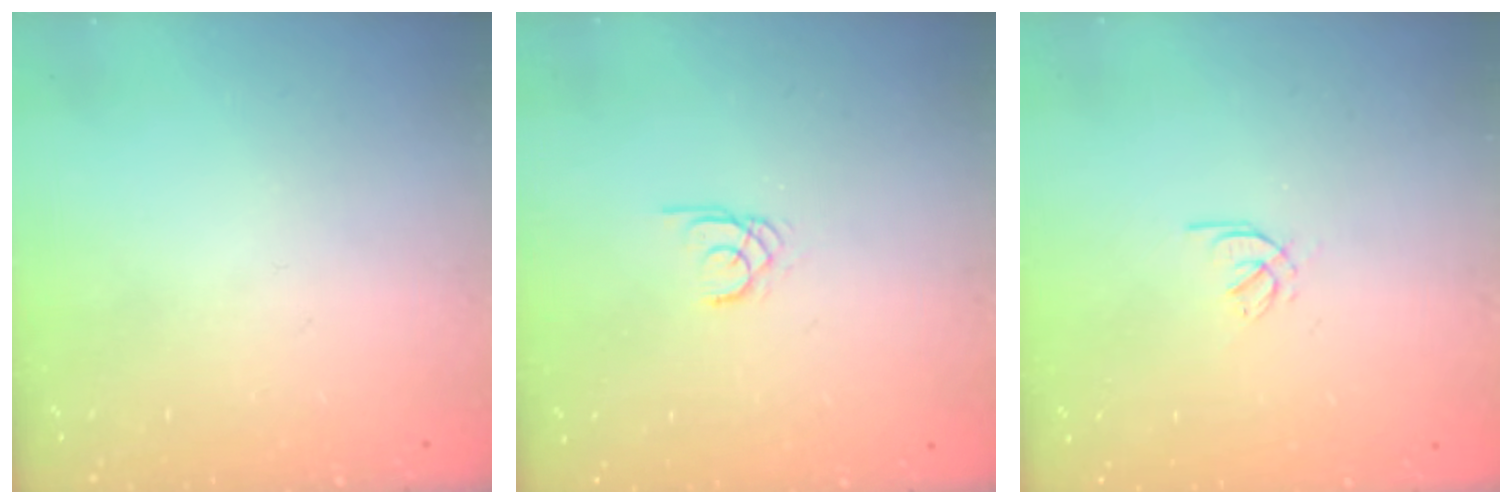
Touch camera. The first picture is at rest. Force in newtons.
{"total": 1.5, "press": 1.5, "slide": 0.1}
{"total": 2.0, "press": 1.9, "slide": 0.6}